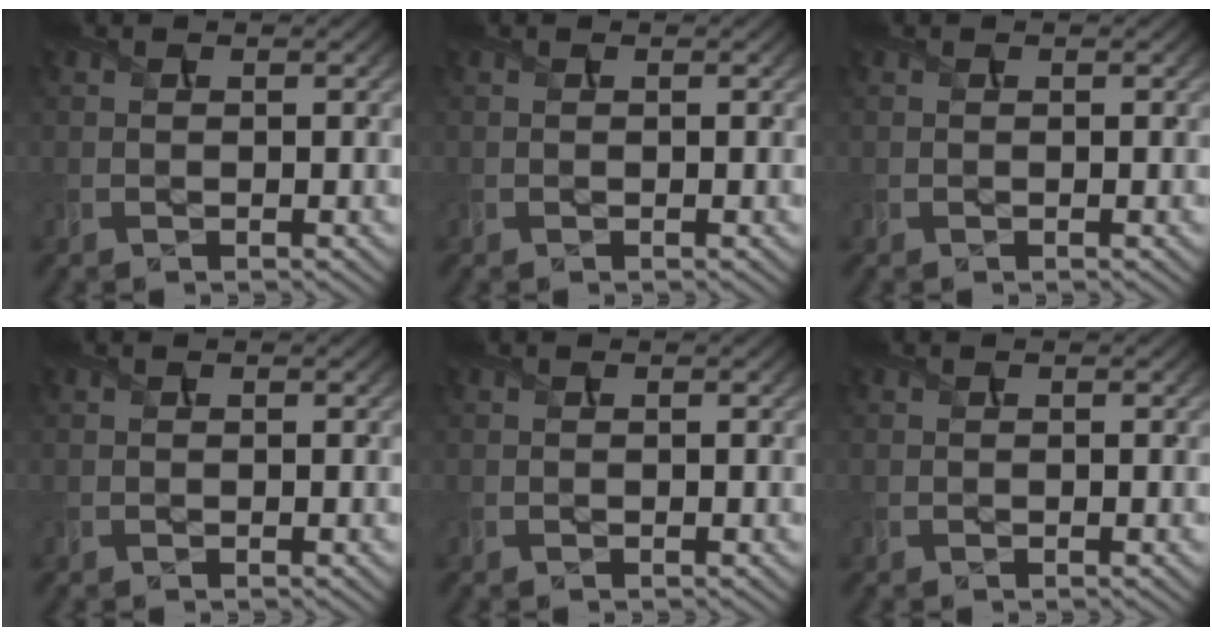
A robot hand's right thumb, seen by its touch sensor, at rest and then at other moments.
{"total": 0.0}
{"total": 0.0}
{"total": 0.0}
{"total": 0.0}
{"total": 0.0}